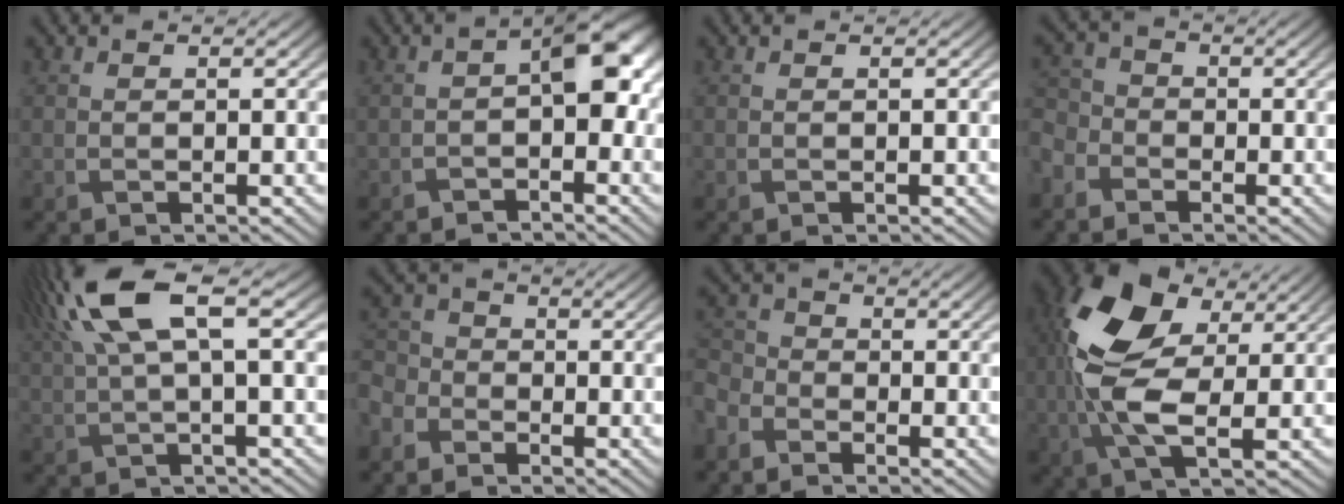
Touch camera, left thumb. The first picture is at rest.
{"total": 5.8, "force": [-1.1, 3.0, 4.8], "torque": [-0.071, 0.001, -0.021]}
{"total": 0.0}
{"total": 4.2, "force": [-2.7, 2.9, 1.3], "torque": [-0.051, -0.003, -0.071]}
{"total": 10.4, "force": [4.0, 2.9, 9.2], "torque": [-0.204, 0.031, 0.078]}
{"total": 4.4, "force": [-2.5, 3.3, 1.4], "torque": [-0.057, -0.004, -0.061]}
{"total": 4.7, "force": [-3.2, 3.0, 1.6], "torque": [-0.055, -0.005, -0.082]}
{"total": 13.5, "force": [2.8, 7.8, 10.7], "torque": [-0.239, 0.011, 0.047]}